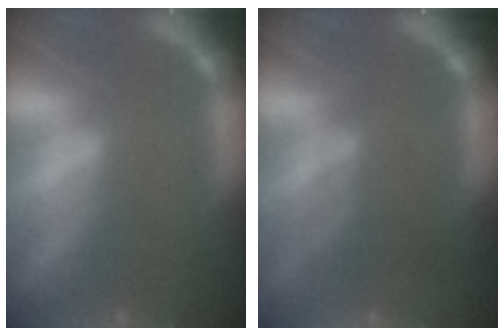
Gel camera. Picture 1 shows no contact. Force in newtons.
{"total": 3.0}